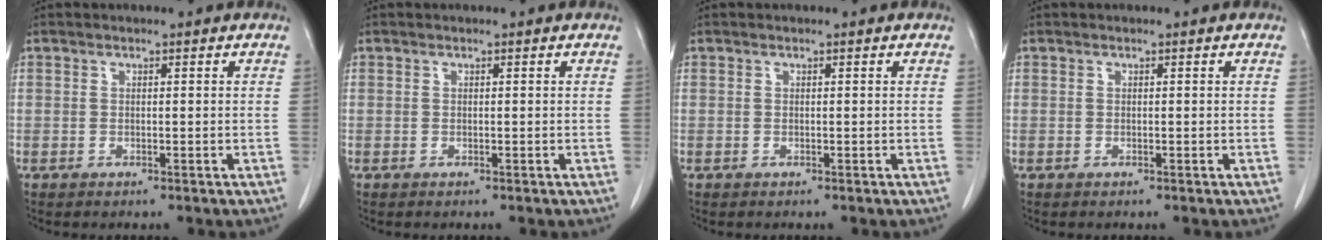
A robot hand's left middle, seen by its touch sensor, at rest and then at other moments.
{"total": 0.0}
{"total": 0.0}
{"total": 0.0}